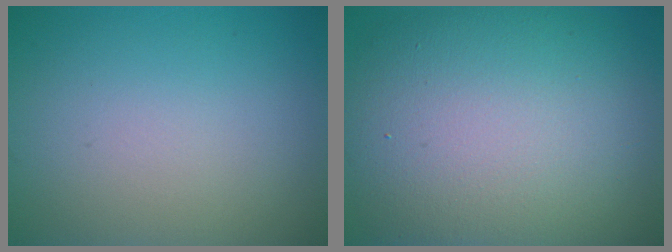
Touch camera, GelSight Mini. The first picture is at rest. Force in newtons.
{"total": 14.3, "press": 14.2, "slide": 0.7}